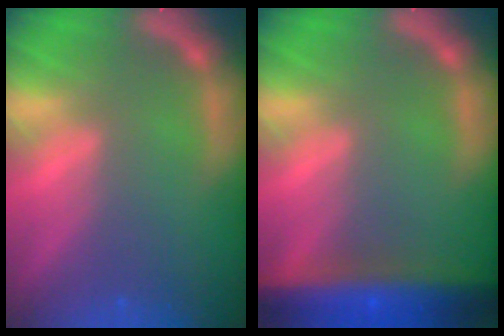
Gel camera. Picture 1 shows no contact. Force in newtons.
{"total": 10.0}